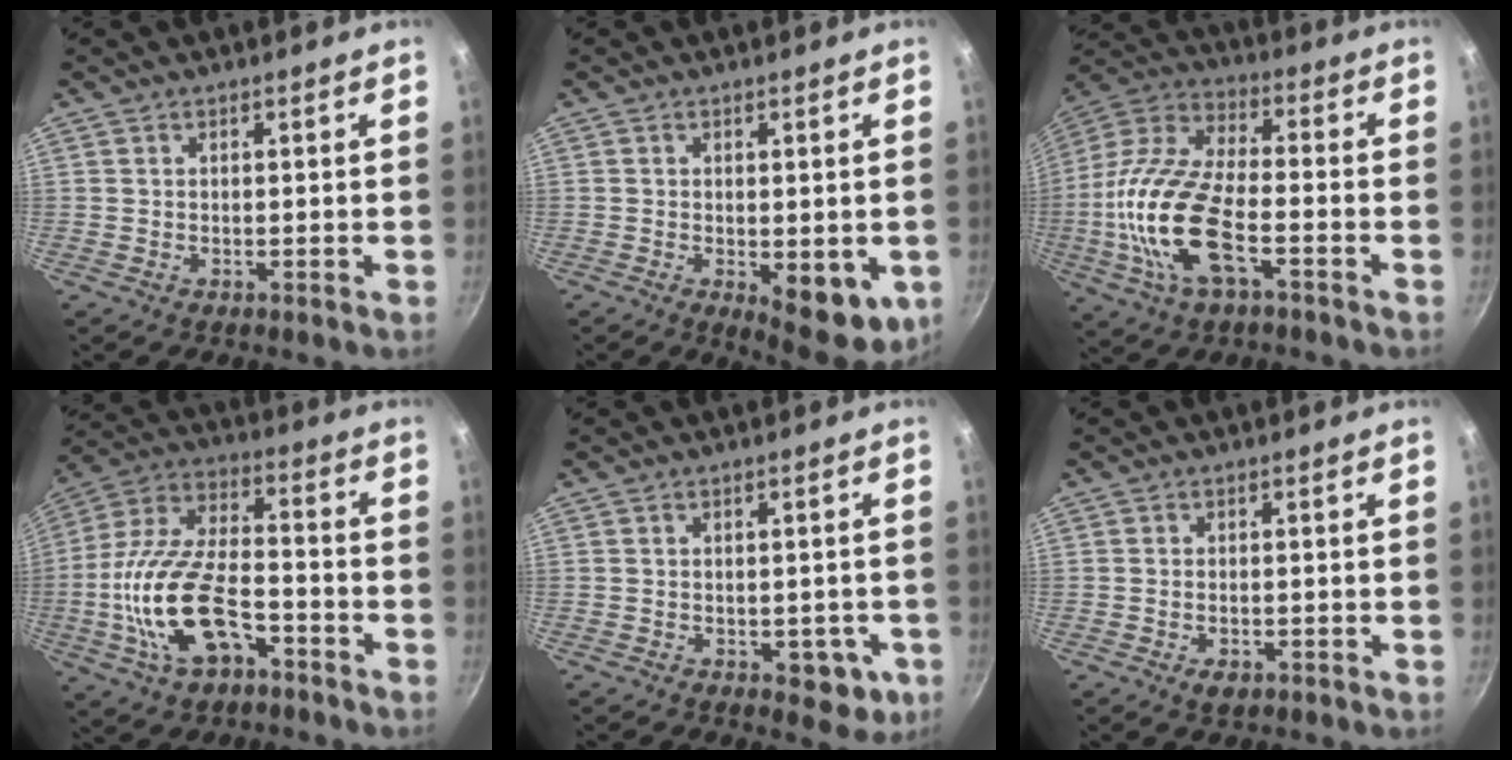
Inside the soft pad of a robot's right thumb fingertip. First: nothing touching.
{"total": 10.2, "force": [-3.1, 4.6, 8.6], "torque": [-0.093, -0.011, -0.033]}
{"total": 19.7, "force": [-5.3, 8.8, 16.8], "torque": [-0.358, 0.025, -0.099]}
{"total": 18.9, "force": [-6.5, 9.5, 15.0], "torque": [-0.300, 0.038, -0.116]}
{"total": 5.6, "force": [-2.2, 3.3, 3.9], "torque": [-0.018, 0.010, -0.022]}
{"total": 2.5, "force": [-1.1, 1.4, 1.7], "torque": [-0.026, 0.004, -0.015]}